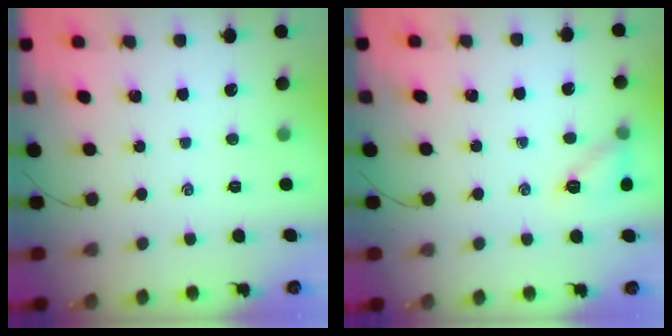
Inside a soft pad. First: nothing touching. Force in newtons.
{"total": 8.7, "press": 8.7, "slide": 0.9}